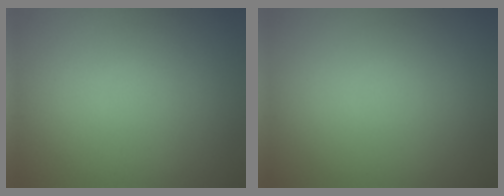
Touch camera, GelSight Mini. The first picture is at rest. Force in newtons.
{"total": 0.0}